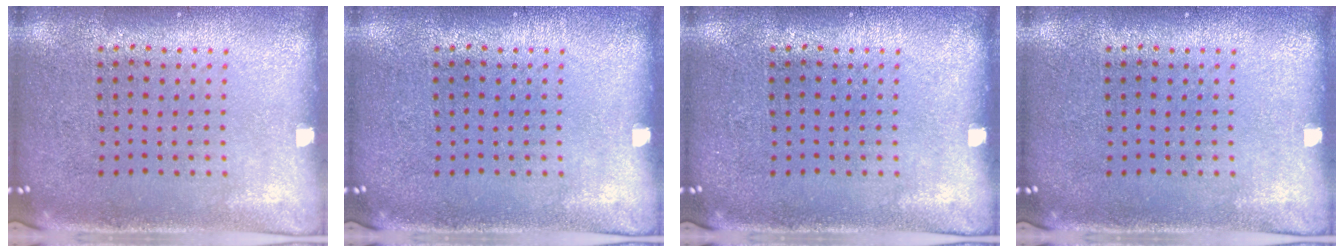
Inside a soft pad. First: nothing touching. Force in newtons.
{"total": 0.0}
{"total": 0.0}
{"total": 0.0}